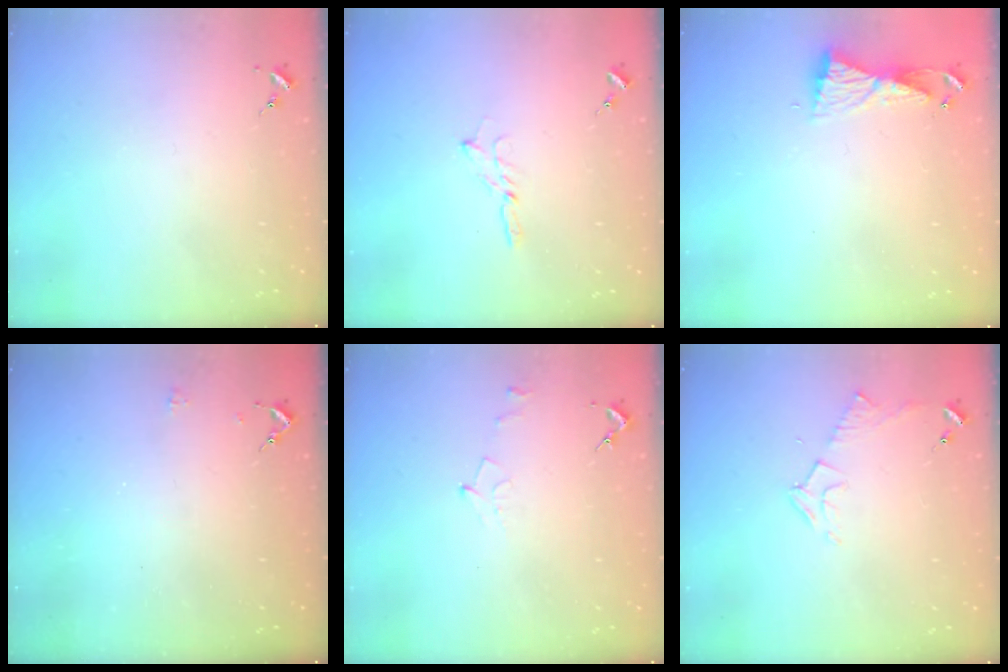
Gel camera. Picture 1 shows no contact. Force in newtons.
{"total": 1.8, "press": 1.8, "slide": 0.2}
{"total": 5.9, "press": 5.9, "slide": 0.6}
{"total": 4.8, "press": 4.7, "slide": 0.6}
{"total": 4.9, "press": 4.9, "slide": 0.6}
{"total": 6.2, "press": 6.2, "slide": 0.7}